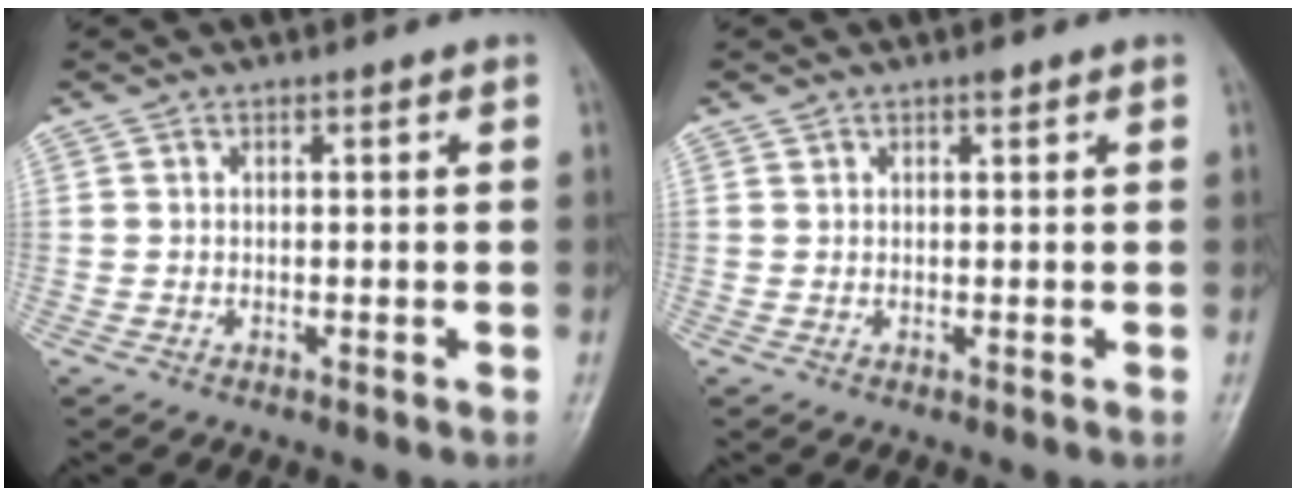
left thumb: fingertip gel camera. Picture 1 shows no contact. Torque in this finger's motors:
{"motor_torque": [0.53, -0.15, 0.50, -0.01, 0.00]}